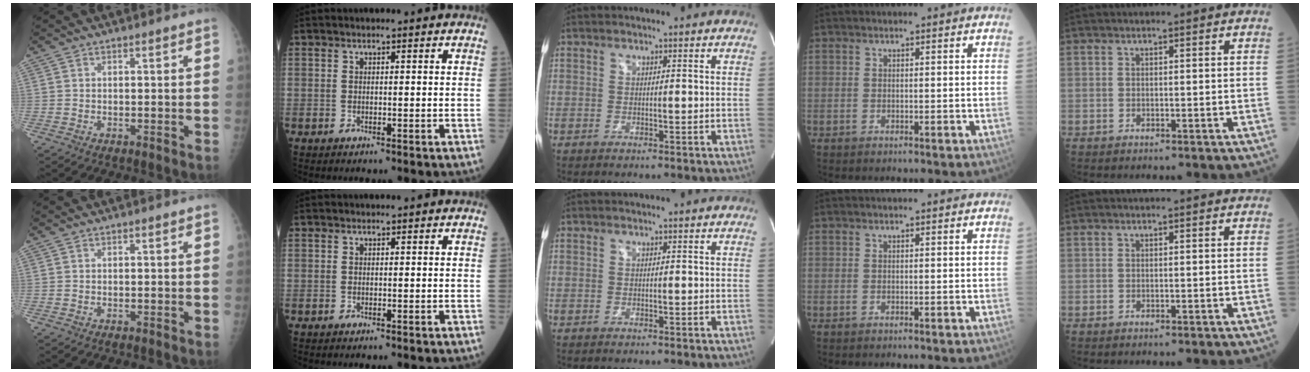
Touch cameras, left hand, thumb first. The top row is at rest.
{}